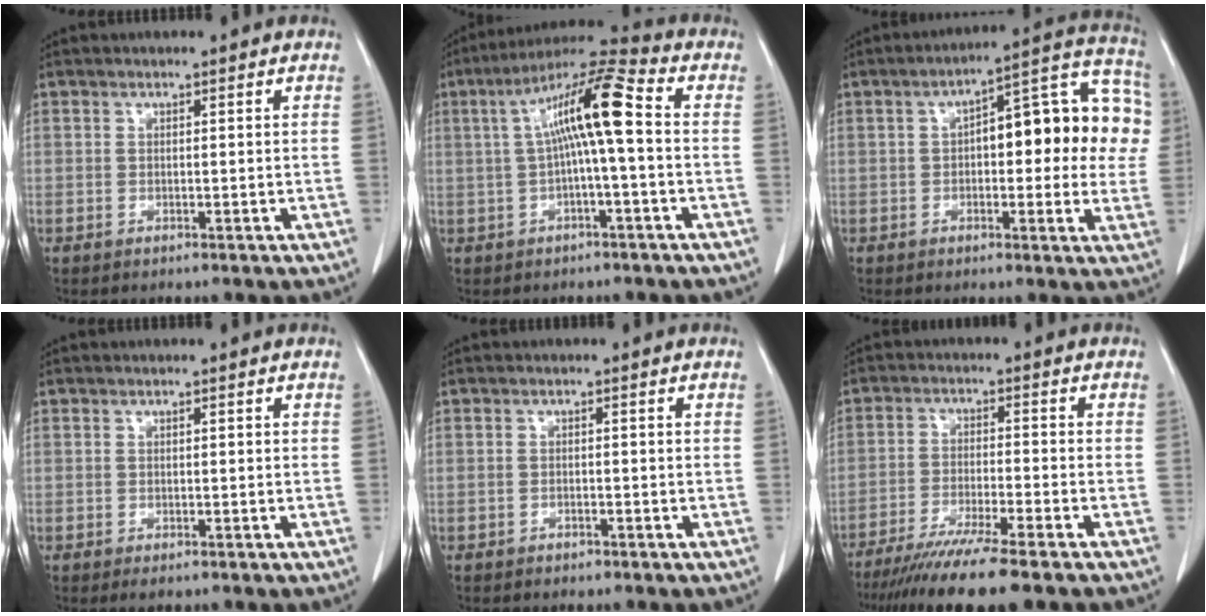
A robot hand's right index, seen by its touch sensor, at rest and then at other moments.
{"total": 10.8, "force": [0.8, 0.6, 10.8], "torque": [-0.195, 0.035, 0.009]}
{"total": 17.6, "force": [1.8, 6.0, 16.5], "torque": [-0.212, 0.050, 0.020]}
{"total": 1.1, "force": [-0.6, 0.5, 0.7], "torque": [-0.006, 0.000, -0.006]}
{"total": 0.9, "force": [-0.7, 0.5, 0.2], "torque": [-0.005, 0.001, -0.010]}
{"total": 11.6, "force": [-9.4, -1.1, 6.8], "torque": [-0.099, -0.033, -0.150]}